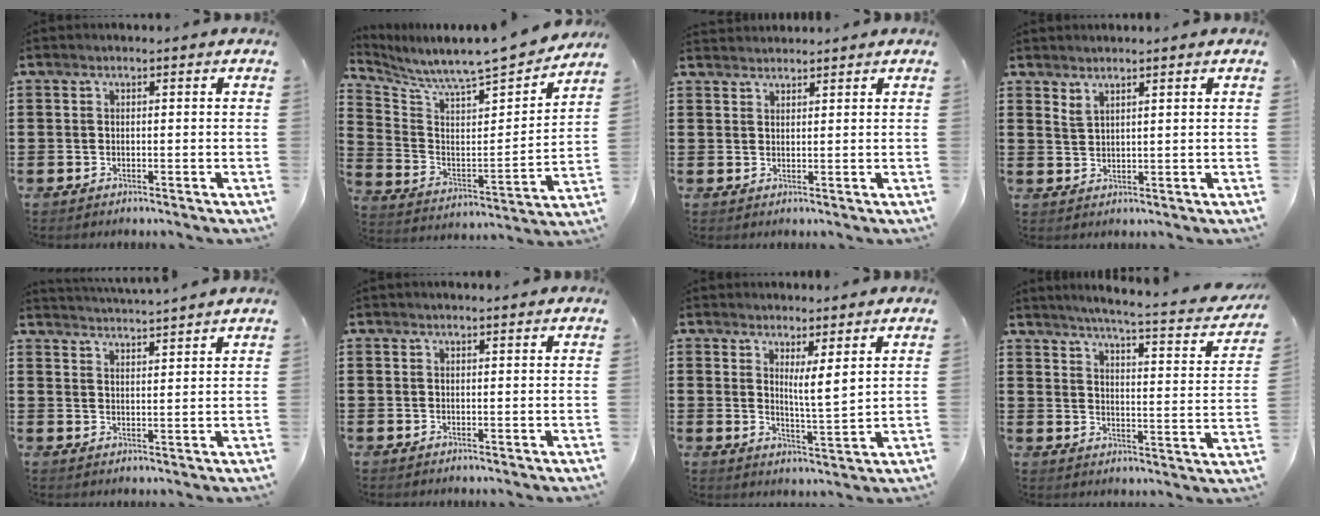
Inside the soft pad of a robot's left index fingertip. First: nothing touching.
{"total": 7.7, "force": [7.5, 0.4, 1.9], "torque": [-0.078, -0.067, 0.122]}
{"total": 1.6, "force": [1.6, 0.1, -0.2], "torque": [-0.001, 0.002, 0.032]}
{"total": 2.0, "force": [1.9, 0.1, 0.6], "torque": [-0.015, 0.001, 0.037]}
{"total": 3.4, "force": [3.3, -0.8, 0.0], "torque": [-0.013, -0.021, 0.058]}
{"total": 0.5, "force": [0.5, 0.0, 0.2], "torque": [-0.006, 0.000, 0.010]}
{"total": 4.7, "force": [3.2, 0.2, 3.4], "torque": [-0.058, -0.023, 0.051]}
{"total": 4.3, "force": [3.6, -0.7, 2.3], "torque": [-0.063, -0.035, 0.051]}